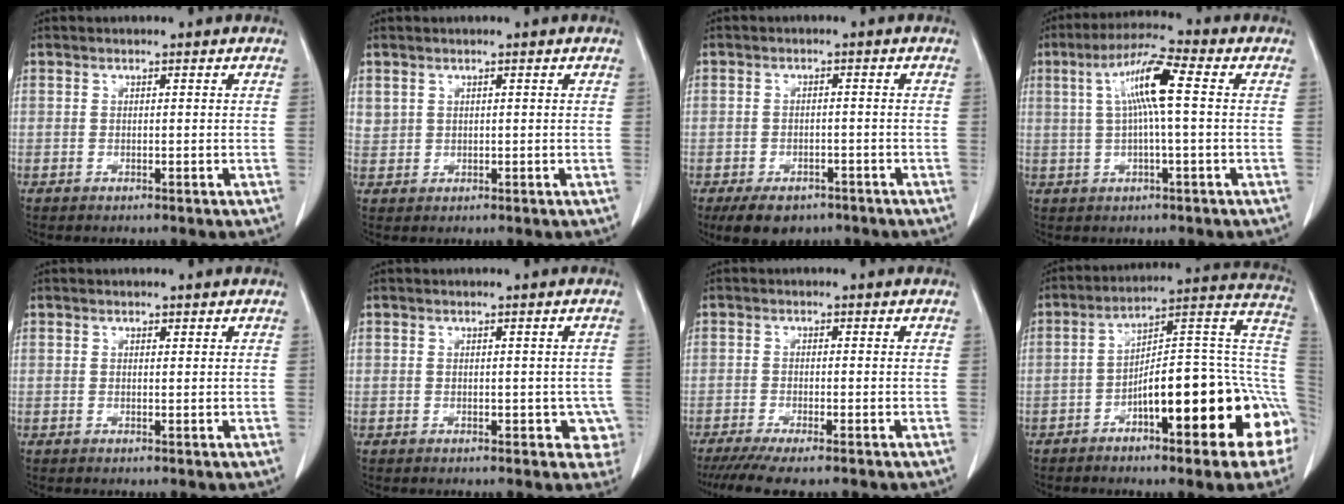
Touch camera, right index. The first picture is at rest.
{"total": 1.7, "force": [1.0, 1.4, 0.2], "torque": [0.008, 0.007, 0.019]}
{"total": 6.9, "force": [-4.9, 4.0, 2.9], "torque": [-0.040, 0.001, -0.068]}
{"total": 8.8, "force": [1.4, 0.6, 8.7], "torque": [-0.168, 0.021, 0.022]}
{"total": 0.0}
{"total": 3.5, "force": [-0.7, 2.4, 2.4], "torque": [-0.006, 0.014, -0.004]}
{"total": 7.4, "force": [-5.9, 0.6, 4.5], "torque": [-0.065, -0.017, -0.092]}
{"total": 20.4, "force": [-6.2, 5.1, 18.8], "torque": [-0.182, 0.039, -0.081]}